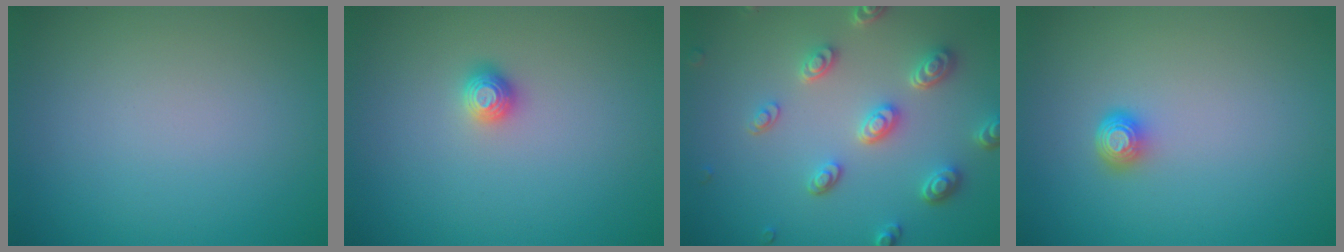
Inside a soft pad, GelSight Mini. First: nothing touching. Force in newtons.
{"total": 1.1, "press": 1.1, "slide": 0.3}
{"total": 4.5, "press": 3.6, "slide": 2.7}
{"total": 1.5, "press": 1.1, "slide": 1.1}